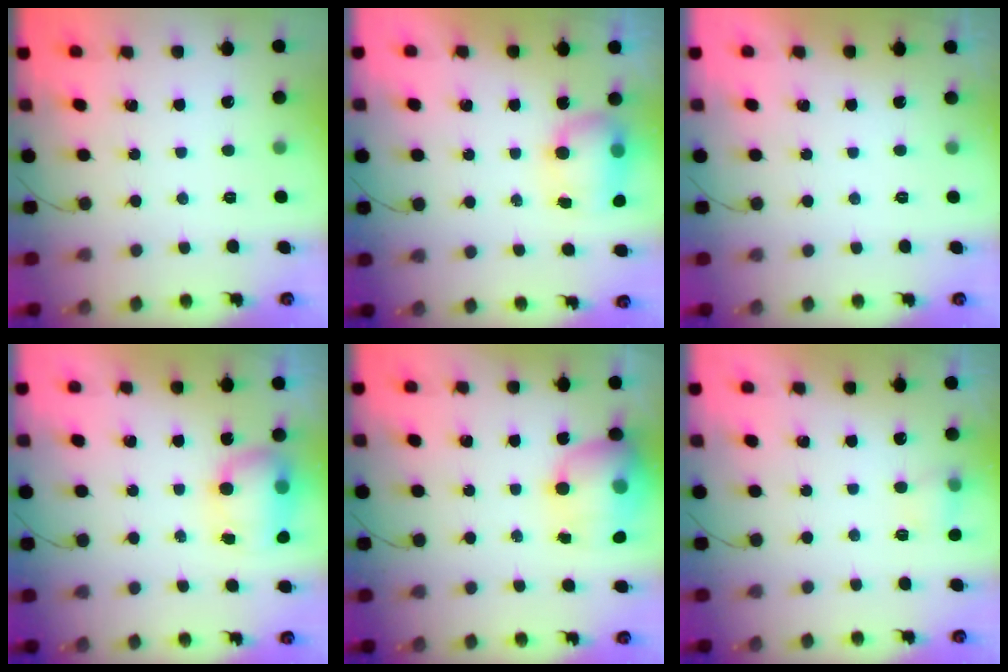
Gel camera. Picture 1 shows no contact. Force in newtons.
{"total": 7.5, "press": 7.5, "slide": 0.8}
{"total": 0.0}
{"total": 8.5, "press": 8.1, "slide": 2.7}
{"total": 13.7, "press": 13.3, "slide": 3.3}
{"total": 5.3, "press": 5.1, "slide": 1.6}